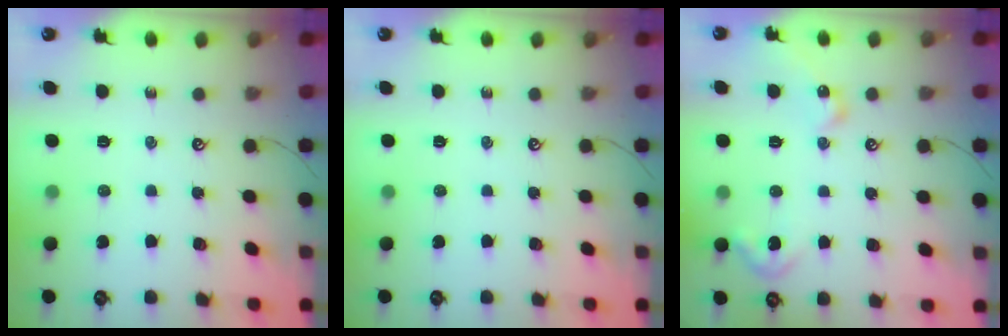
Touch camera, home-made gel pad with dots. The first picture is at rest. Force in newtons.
{"total": 0.0}
{"total": 8.0, "press": 7.9, "slide": 0.9}